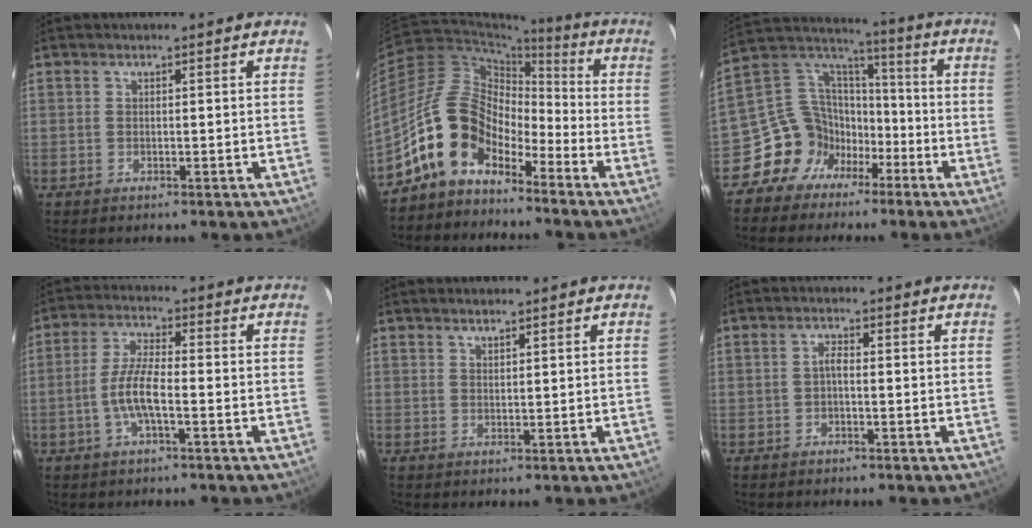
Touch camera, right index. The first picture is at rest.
{"total": 11.8, "force": [-8.1, 6.8, 5.3], "torque": [-0.093, 0.028, -0.155]}
{"total": 12.9, "force": [-7.2, 10.1, 3.6], "torque": [-0.082, 0.048, -0.126]}
{"total": 6.4, "force": [-2.1, 1.3, 5.9], "torque": [-0.124, 0.005, -0.041]}
{"total": 1.2, "force": [1.1, 0.2, 0.4], "torque": [-0.007, 0.001, 0.019]}
{"total": 1.3, "force": [-0.5, 0.5, 1.2], "torque": [-0.023, 0.006, -0.011]}